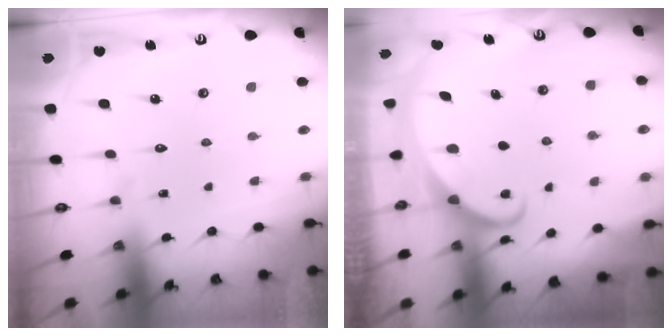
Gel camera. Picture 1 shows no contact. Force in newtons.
{"total": 2.1, "press": 2.1, "slide": 0.3}